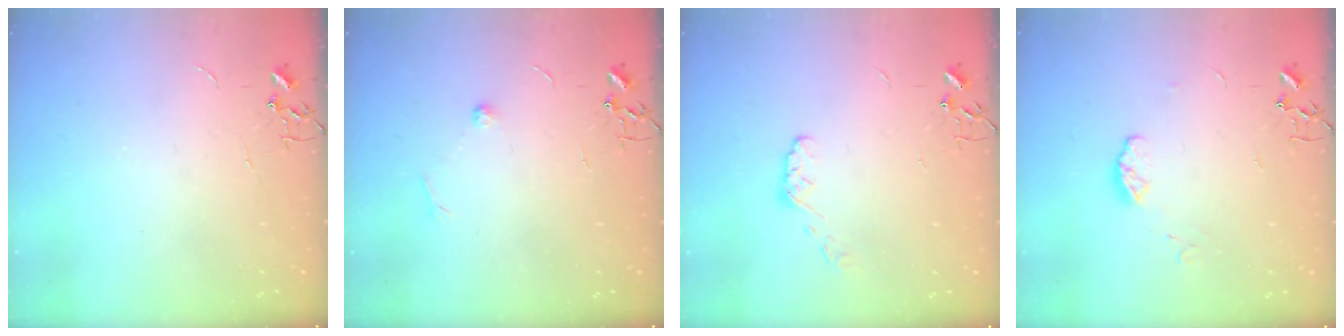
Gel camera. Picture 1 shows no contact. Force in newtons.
{"total": 5.6, "press": 5.5, "slide": 1.1}
{"total": 5.5, "press": 5.4, "slide": 0.9}
{"total": 6.9, "press": 6.8, "slide": 0.8}